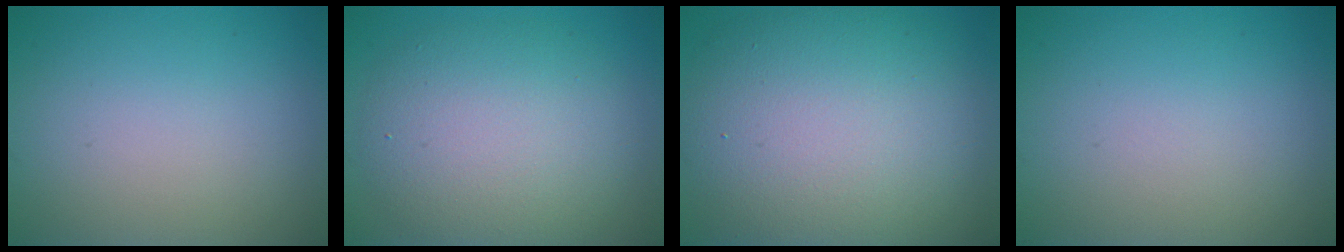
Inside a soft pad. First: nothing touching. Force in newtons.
{"total": 7.1, "press": 7.1, "slide": 0.4}
{"total": 13.6, "press": 13.6, "slide": 0.9}
{"total": 0.0}